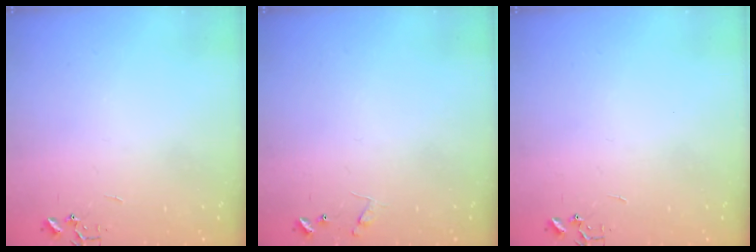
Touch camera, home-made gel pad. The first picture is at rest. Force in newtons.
{"total": 7.7, "press": 7.7, "slide": 0.3}
{"total": 0.0}